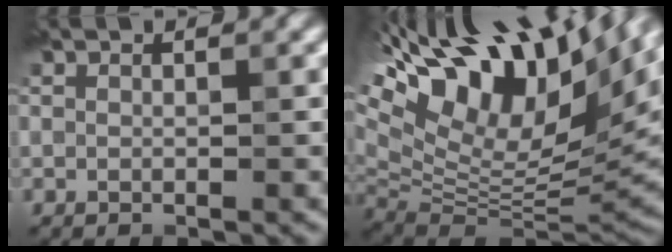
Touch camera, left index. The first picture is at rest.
{"total": 16.0, "force": [8.9, 5.4, 12.1], "torque": [-0.227, 0.037, 0.172]}